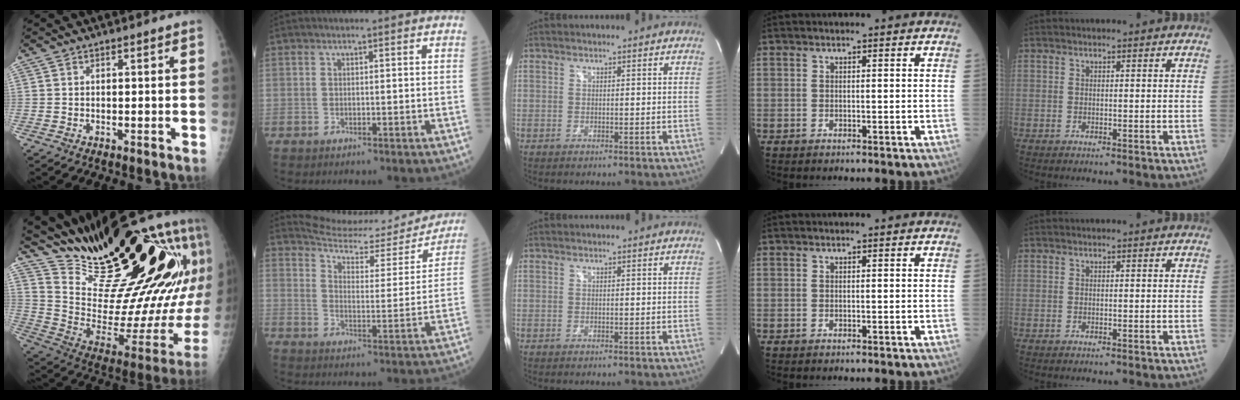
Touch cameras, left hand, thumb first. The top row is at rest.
{"thumb": {"total": 34.9, "force": [20.9, 9.4, 26.3], "torque": [-0.343, -0.083, 0.341]}, "index": {"total": 17.1, "force": [16.7, 2.6, 2.5], "torque": [-0.030, -0.053, 0.209]}}